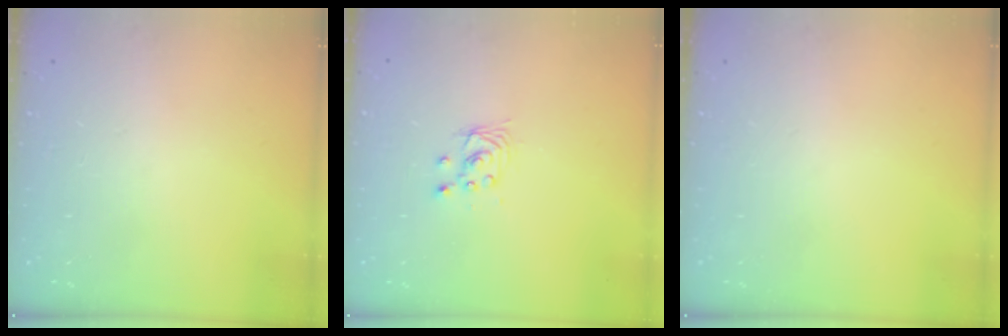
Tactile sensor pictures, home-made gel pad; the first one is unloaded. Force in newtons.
{"total": 2.9, "press": 2.9, "slide": 0.2}
{"total": 0.0}